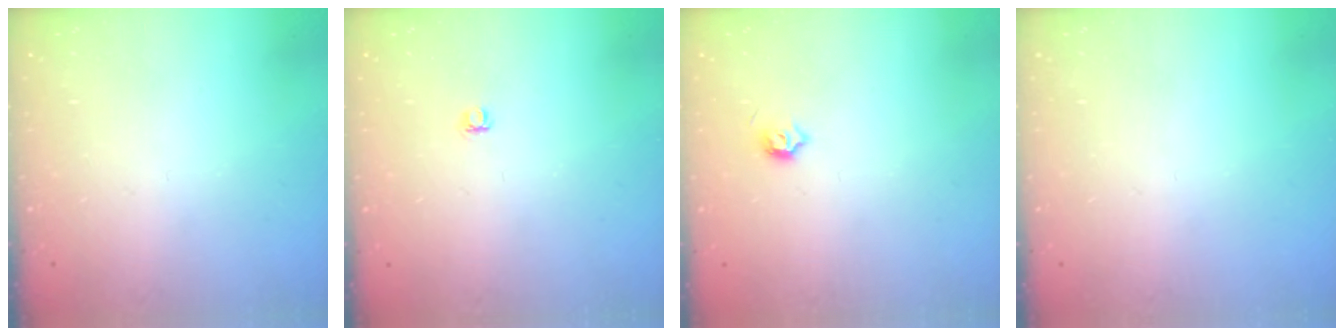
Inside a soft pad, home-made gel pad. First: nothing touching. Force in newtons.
{"total": 3.8, "press": 3.8, "slide": 0.5}
{"total": 4.0, "press": 3.9, "slide": 0.7}
{"total": 0.0}